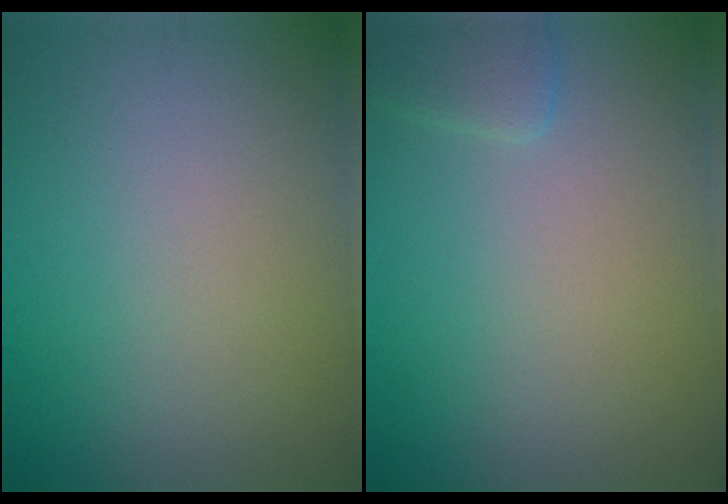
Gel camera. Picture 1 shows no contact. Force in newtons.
{"total": 1.5, "press": 1.5, "slide": 0.1}